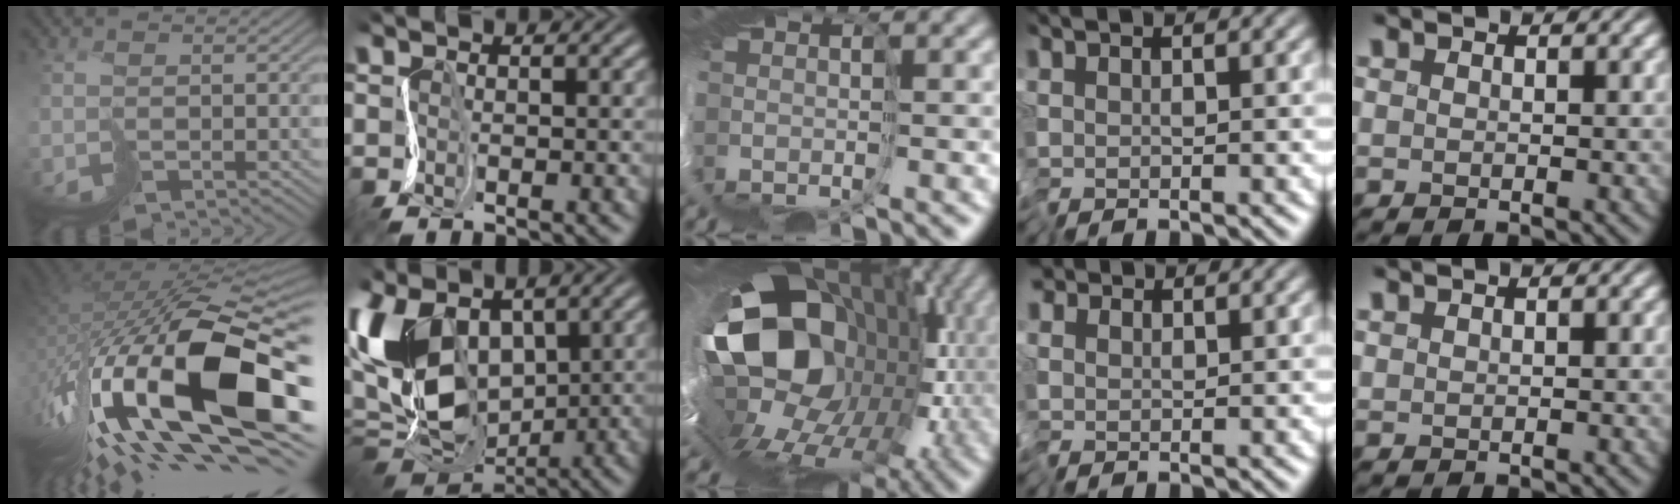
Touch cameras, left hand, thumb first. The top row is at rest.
{"thumb": {"total": 19.4, "force": [-6.0, 7.8, 16.8], "torque": [-0.331, -0.037, -0.087]}, "index": {"total": 13.8, "force": [1.1, 9.2, 10.2], "torque": [-0.234, -0.022, 0.021]}, "middle": {"total": 17.5, "force": [1.2, 12.7, 12.0], "torque": [-0.182, -0.011, -0.039]}, "ring": {"total": 1.8, "force": [0.7, 1.4, 1.0], "torque": [-0.032, 0.005, 0.009]}, "little": {"total": 0.6, "force": [0.6, 0.2, 0.1], "torque": [0.005, -0.004, 0.008]}}